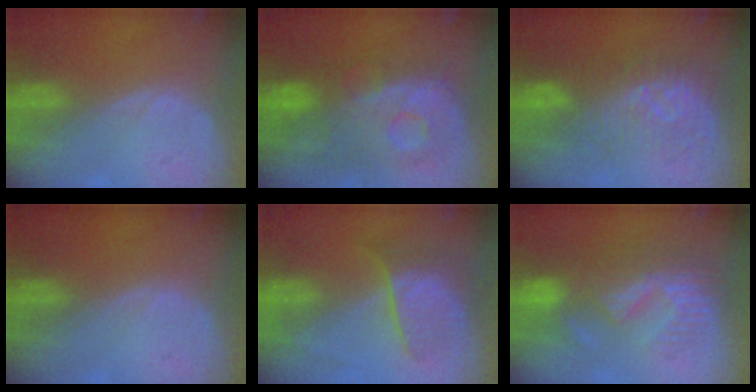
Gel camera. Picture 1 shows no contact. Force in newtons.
{"total": 11.3, "press": 9.8, "slide": 5.7}
{"total": 7.8, "press": 7.7, "slide": 1.1}
{"total": 0.0}
{"total": 6.3, "press": 6.3, "slide": 0.7}
{"total": 9.0, "press": 8.4, "slide": 3.2}